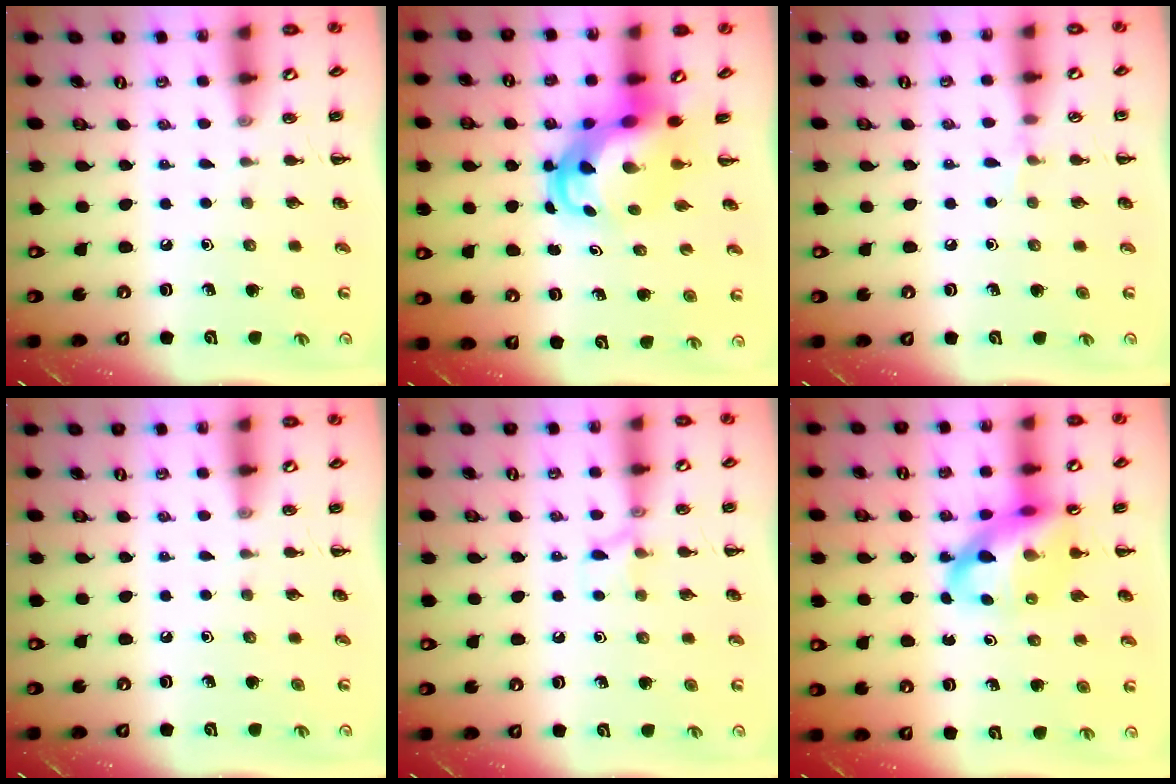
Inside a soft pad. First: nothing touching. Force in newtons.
{"total": 5.7, "press": 5.4, "slide": 1.8}
{"total": 4.1, "press": 3.9, "slide": 1.5}
{"total": 0.0}
{"total": 6.6, "press": 6.5, "slide": 1.1}
{"total": 12.5, "press": 11.9, "slide": 3.6}